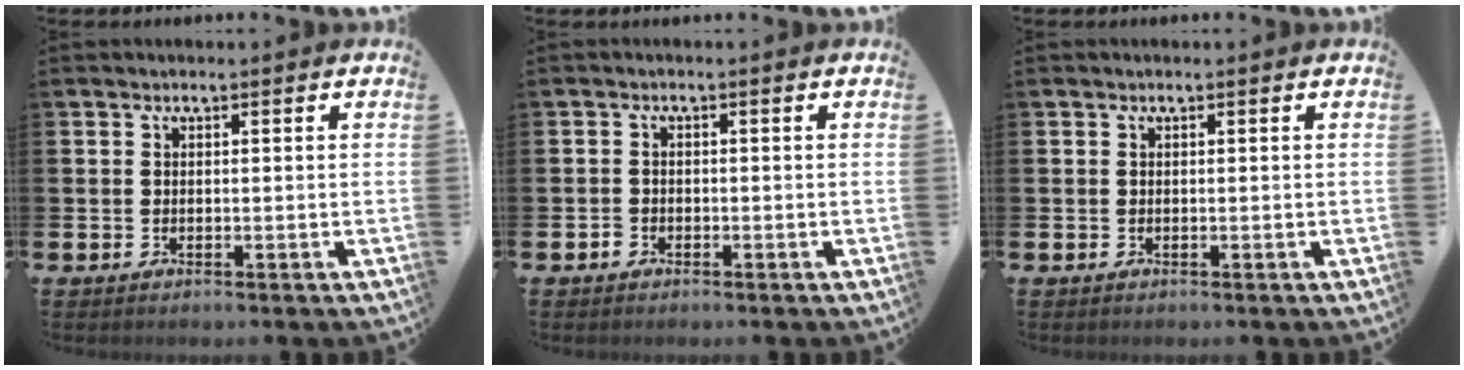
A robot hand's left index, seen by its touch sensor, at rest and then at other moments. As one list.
[{"total": 1.1, "force": [-0.8, 0.7, 0.1], "torque": [-0.003, 0.002, -0.019]}, {"total": 0.0}]